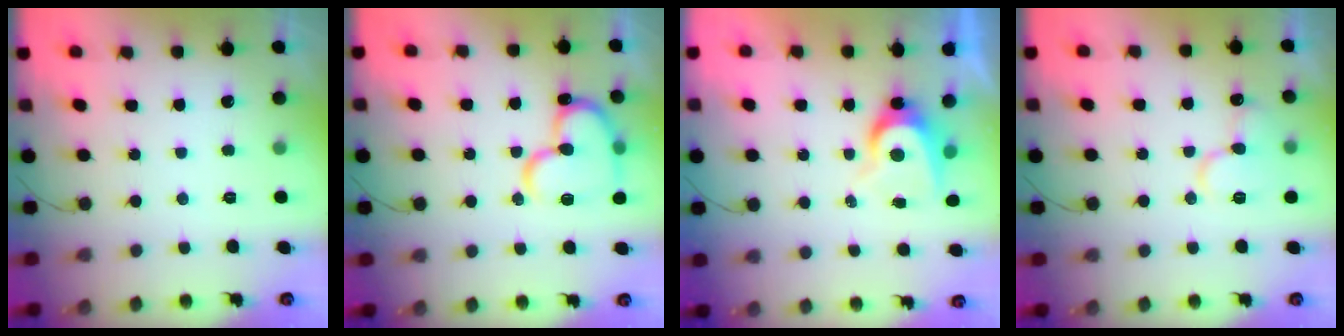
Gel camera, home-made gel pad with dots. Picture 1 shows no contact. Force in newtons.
{"total": 18.5, "press": 18.3, "slide": 2.5}
{"total": 7.4, "press": 7.4, "slide": 0.3}
{"total": 11.3, "press": 11.2, "slide": 1.5}